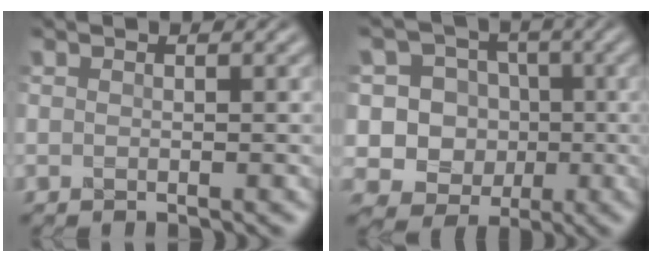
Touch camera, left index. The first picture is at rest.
{"total": 12.3, "force": [-0.5, 12.0, 3.0], "torque": [-0.094, 0.027, -0.026]}